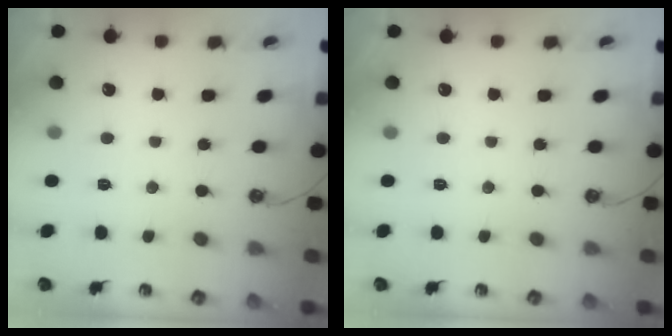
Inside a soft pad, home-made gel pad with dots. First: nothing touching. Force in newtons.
{"total": 0.0}